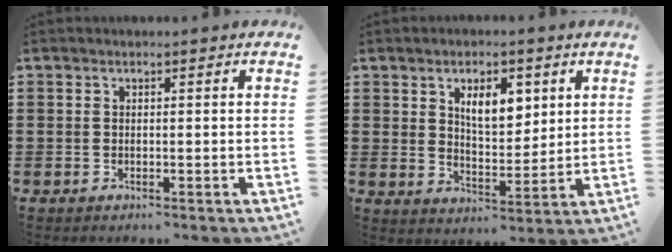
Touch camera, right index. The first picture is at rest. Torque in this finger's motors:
{"motor_torque": [0.53, 0.28, 0.23, 0.12]}